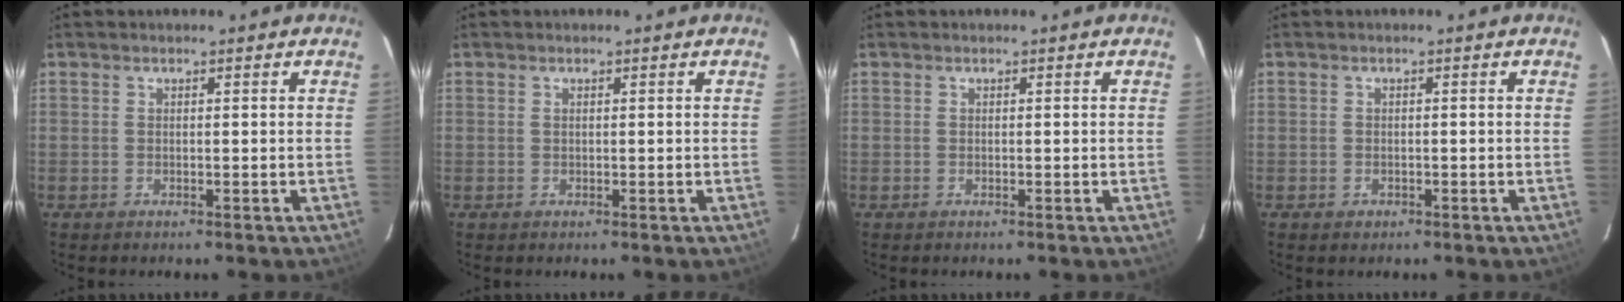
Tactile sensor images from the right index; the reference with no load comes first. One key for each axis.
{"total": 0.0}
{"total": 0.0}
{"total": 1.5, "fx": -0.8, "fy": 1.2, "fz": 0.4, "tx": -0.007, "ty": 0.000, "tz": -0.008}